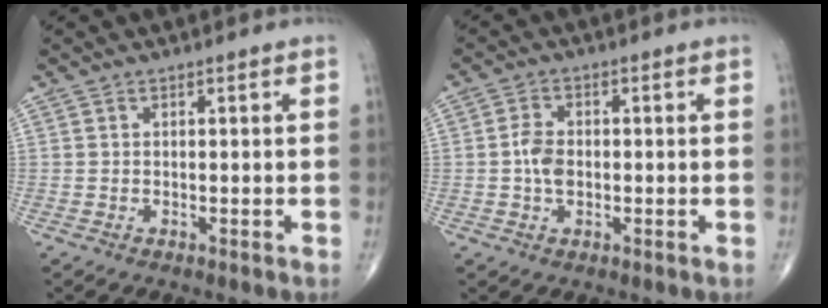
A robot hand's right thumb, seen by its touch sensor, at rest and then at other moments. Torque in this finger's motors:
{"motor_torque": [1.46, 0.75, 1.08, -0.05, -0.03]}